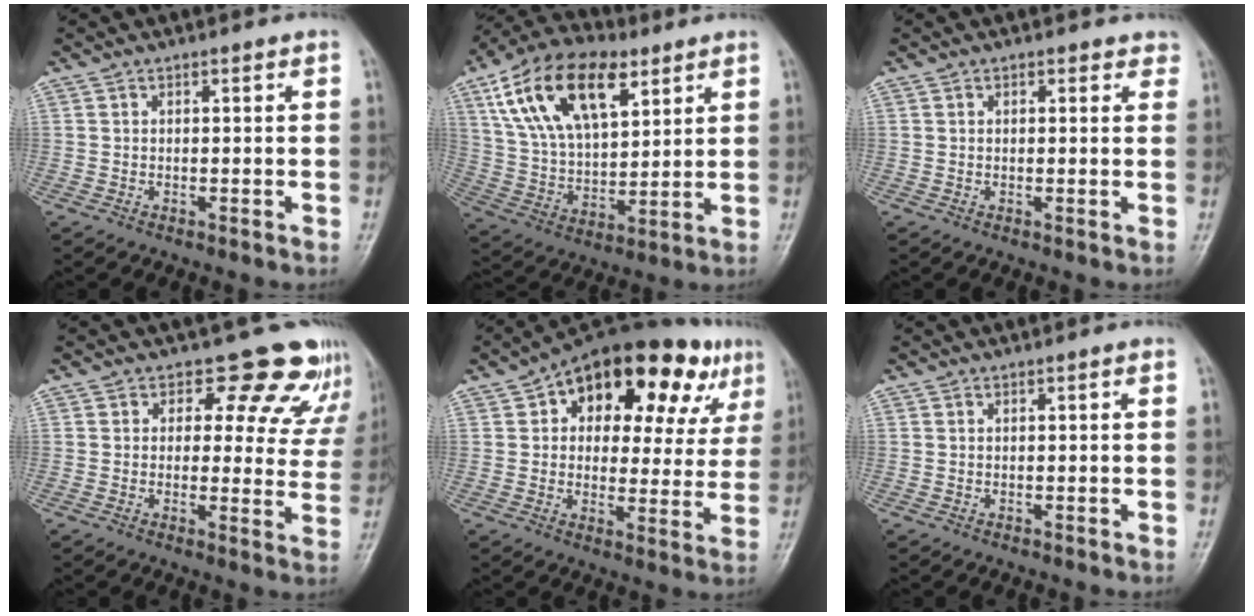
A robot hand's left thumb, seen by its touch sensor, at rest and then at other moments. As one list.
[{"total": 20.6, "force": [9.8, 10.9, 14.5], "torque": [-0.238, -0.015, 0.178]}, {"total": 1.9, "force": [1.2, 1.3, 0.6], "torque": [0.016, -0.003, 0.008]}, {"total": 12.1, "force": [9.7, 6.3, 3.5], "torque": [0.021, -0.055, 0.088]}, {"total": 22.6, "force": [10.5, 11.7, 16.2], "torque": [-0.181, 0.009, 0.147]}, {"total": 0.0}]